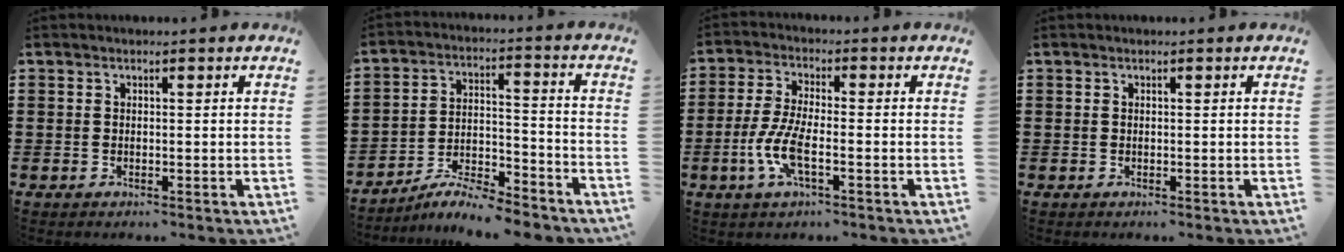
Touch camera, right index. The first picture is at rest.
{"total": 7.1, "force": [-6.6, 0.8, 2.6], "torque": [-0.042, 0.007, -0.125]}
{"total": 6.3, "force": [-2.3, 1.8, 5.6], "torque": [-0.133, -0.012, -0.049]}
{"total": 0.0}